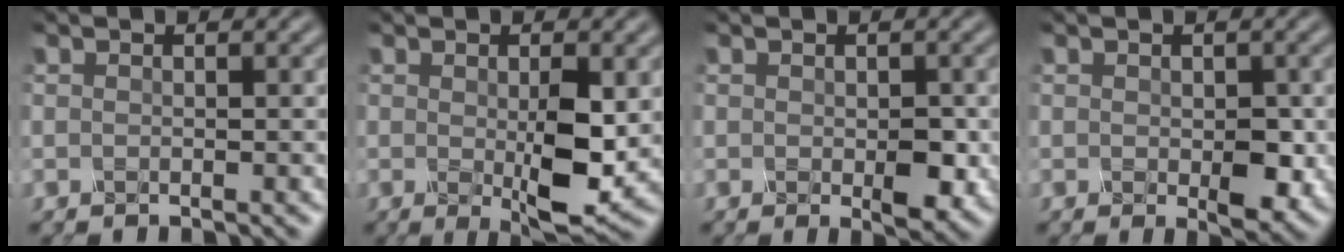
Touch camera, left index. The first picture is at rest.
{"total": 5.2, "force": [-0.5, 1.3, 5.0], "torque": [-0.102, -0.013, 0.003]}
{"total": 2.5, "force": [-0.8, 1.0, 2.1], "torque": [-0.049, -0.003, -0.003]}
{"total": 2.7, "force": [-0.7, 1.3, 2.2], "torque": [-0.049, -0.005, -0.001]}